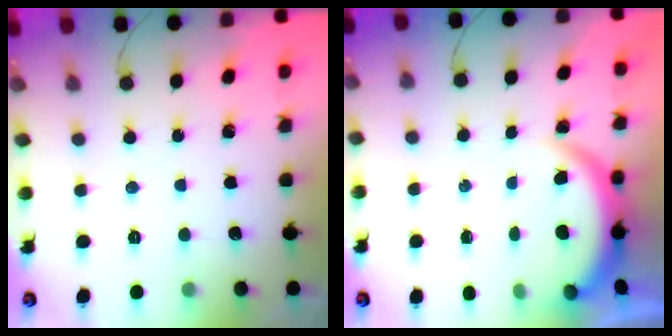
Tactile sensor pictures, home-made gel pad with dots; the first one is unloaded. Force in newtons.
{"total": 4.0, "press": 4.0, "slide": 0.2}